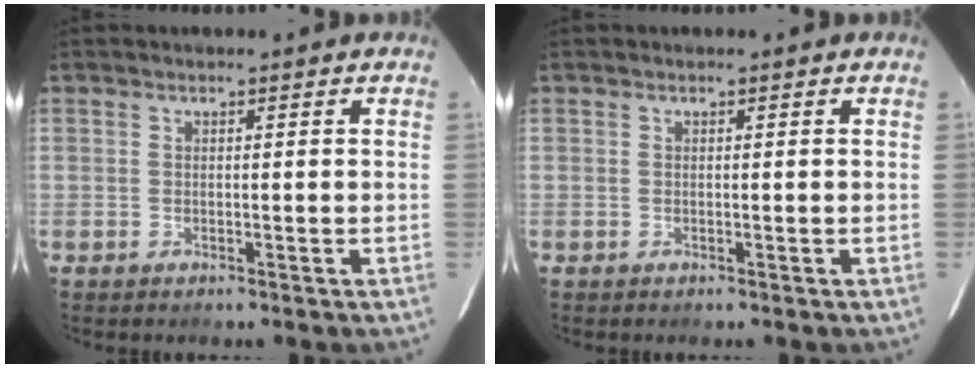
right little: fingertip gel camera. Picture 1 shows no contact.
{"total": 0.0}